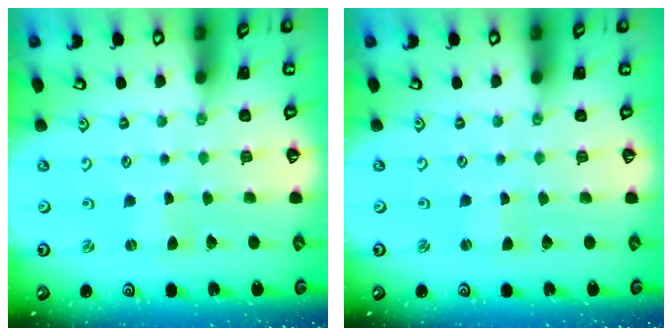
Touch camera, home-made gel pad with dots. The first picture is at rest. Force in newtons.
{"total": 0.0}